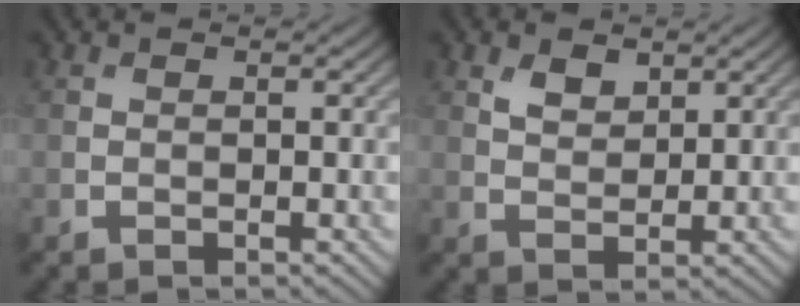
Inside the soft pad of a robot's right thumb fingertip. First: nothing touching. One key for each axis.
{"total": 2.8, "fx": 1.7, "fy": 1.6, "fz": 1.5, "tx": -0.033, "ty": -0.005, "tz": 0.036}